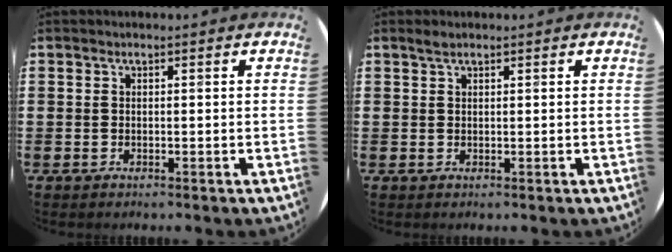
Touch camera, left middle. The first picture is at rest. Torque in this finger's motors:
{"motor_torque": [0.25, -0.20, -0.03, 0.00]}